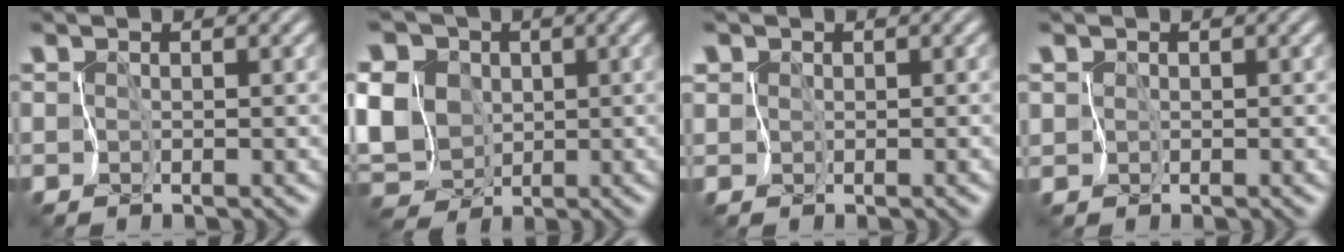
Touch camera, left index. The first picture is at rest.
{"total": 12.6, "force": [1.2, 10.8, 6.5], "torque": [-0.145, 0.024, -0.005]}
{"total": 3.0, "force": [1.4, 2.4, 1.1], "torque": [-0.018, 0.017, 0.004]}
{"total": 1.2, "force": [0.6, 1.0, 0.3], "torque": [-0.002, 0.011, 0.004]}